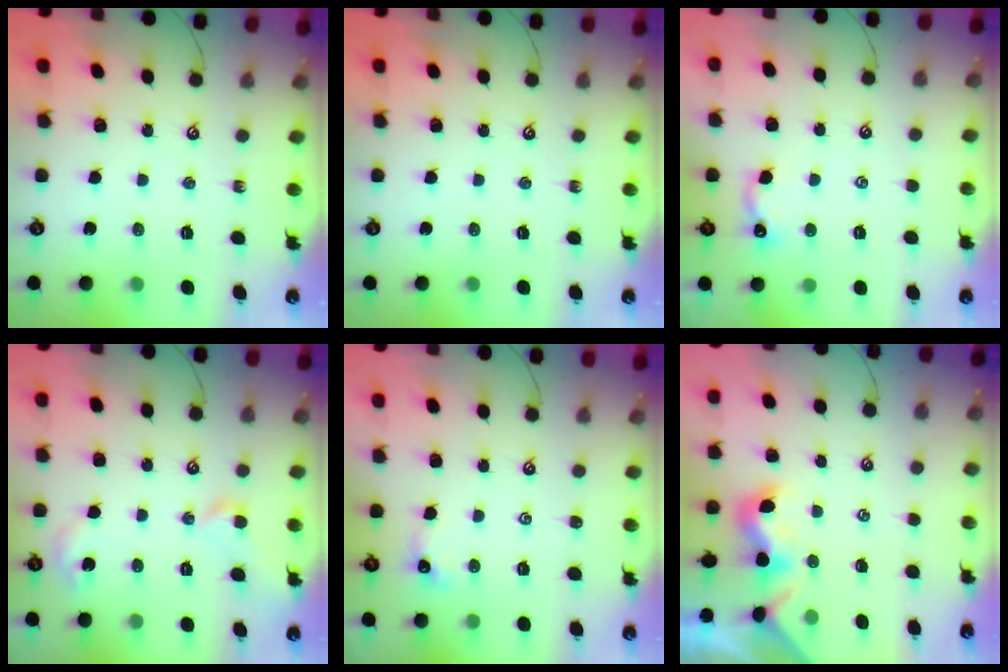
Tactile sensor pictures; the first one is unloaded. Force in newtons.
{"total": 0.0}
{"total": 0.8, "press": 0.6, "slide": 0.5}
{"total": 3.5, "press": 3.4, "slide": 0.5}
{"total": 2.5, "press": 2.4, "slide": 0.7}
{"total": 1.4, "press": 1.3, "slide": 0.5}